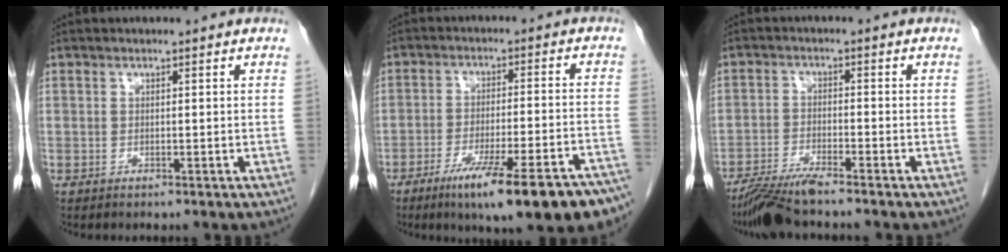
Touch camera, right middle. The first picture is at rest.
{"total": 19.4, "force": [-14.1, 2.0, 13.2], "torque": [-0.136, 0.002, -0.206]}
{"total": 6.5, "force": [-5.6, -0.4, 3.2], "torque": [-0.057, -0.024, -0.105]}